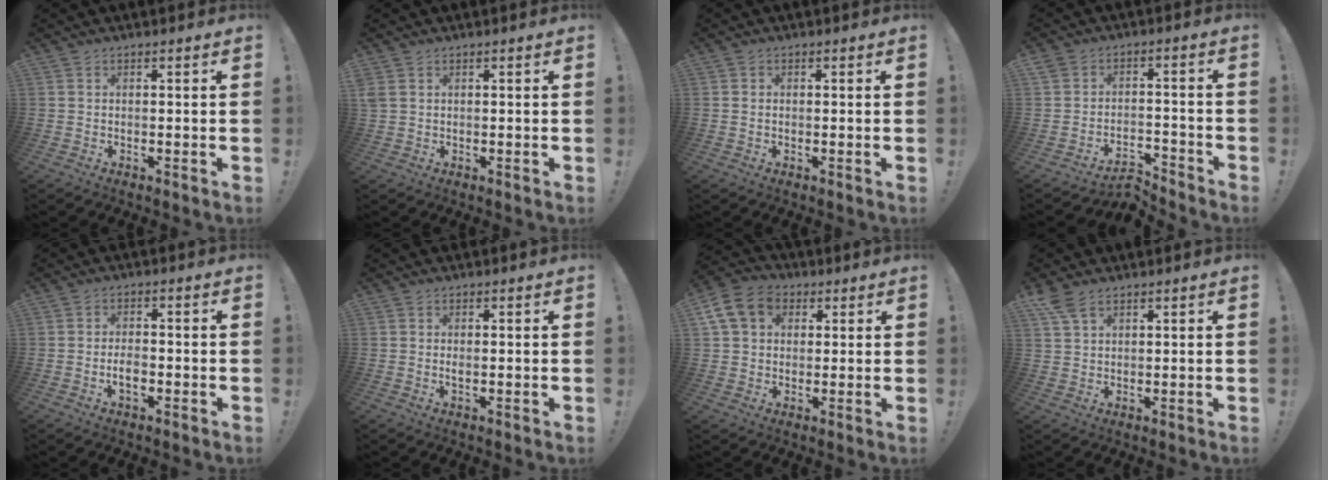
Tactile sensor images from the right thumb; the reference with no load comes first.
{"total": 2.0, "force": [0.8, 1.2, 1.4], "torque": [-0.030, 0.004, 0.017]}
{"total": 0.5, "force": [0.0, 0.5, 0.2], "torque": [0.003, -0.001, -0.001]}
{"total": 6.0, "force": [-5.1, 2.4, 2.1], "torque": [-0.024, 0.021, -0.090]}
{"total": 3.9, "force": [-1.5, 1.9, 3.1], "torque": [-0.049, 0.003, -0.027]}
{"total": 0.9, "force": [0.1, 0.3, 0.8], "torque": [-0.010, -0.002, 0.001]}
{"total": 12.5, "force": [4.3, 9.7, 6.6], "torque": [-0.108, -0.003, 0.088]}
{"total": 5.5, "force": [3.6, 2.6, 3.3], "torque": [-0.053, -0.016, 0.070]}